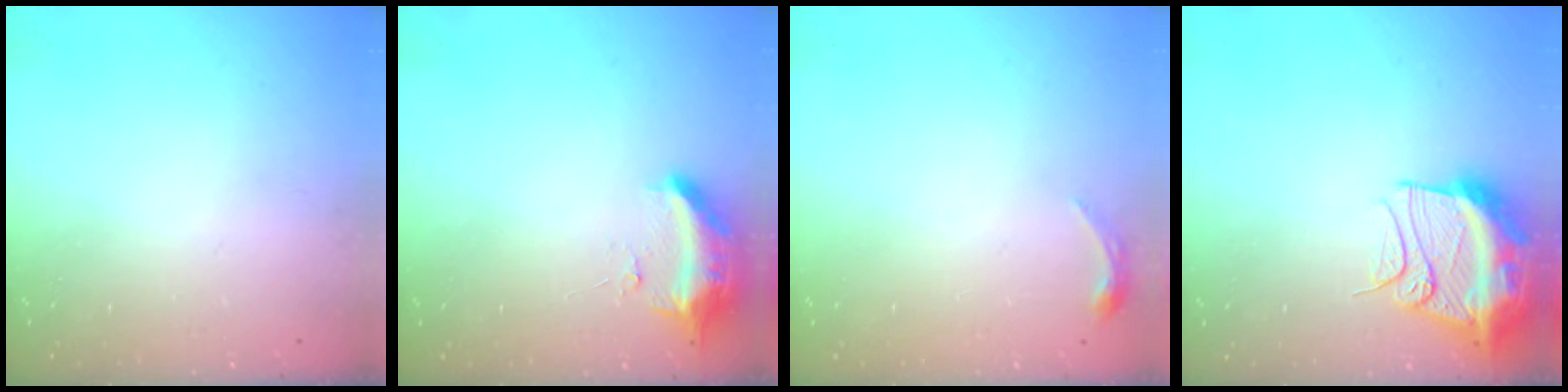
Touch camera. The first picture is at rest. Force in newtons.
{"total": 9.5, "press": 9.4, "slide": 1.8}
{"total": 3.4, "press": 3.3, "slide": 0.6}
{"total": 15.8, "press": 15.7, "slide": 1.6}